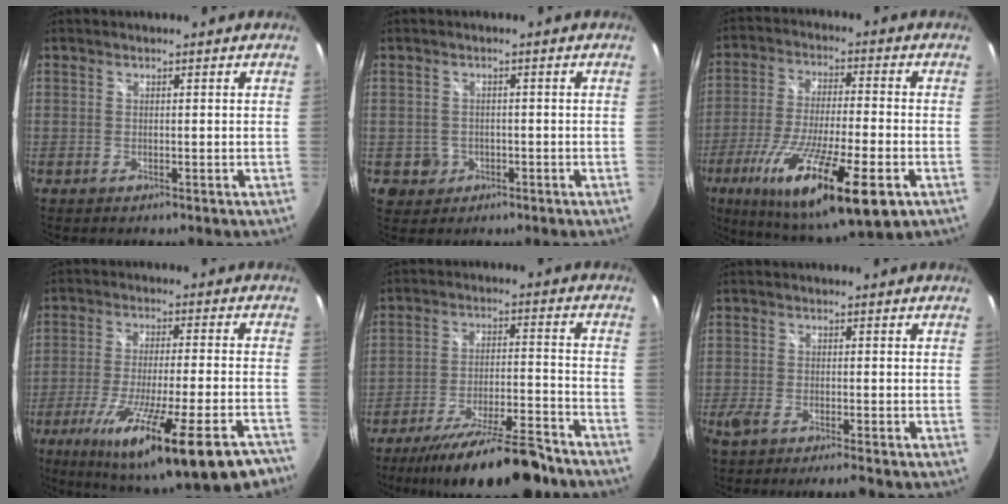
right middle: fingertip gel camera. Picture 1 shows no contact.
{"total": 3.5, "force": [-0.9, 3.3, 0.6], "torque": [-0.020, 0.002, -0.008]}
{"total": 21.9, "force": [-10.0, 4.4, 19.0], "torque": [-0.358, -0.058, -0.166]}
{"total": 26.3, "force": [-17.2, 4.4, 19.5], "torque": [-0.326, -0.082, -0.250]}
{"total": 18.1, "force": [-15.2, 2.7, 9.6], "torque": [-0.174, -0.019, -0.229]}
{"total": 2.9, "force": [-2.4, -0.3, 1.6], "torque": [-0.037, -0.012, -0.048]}